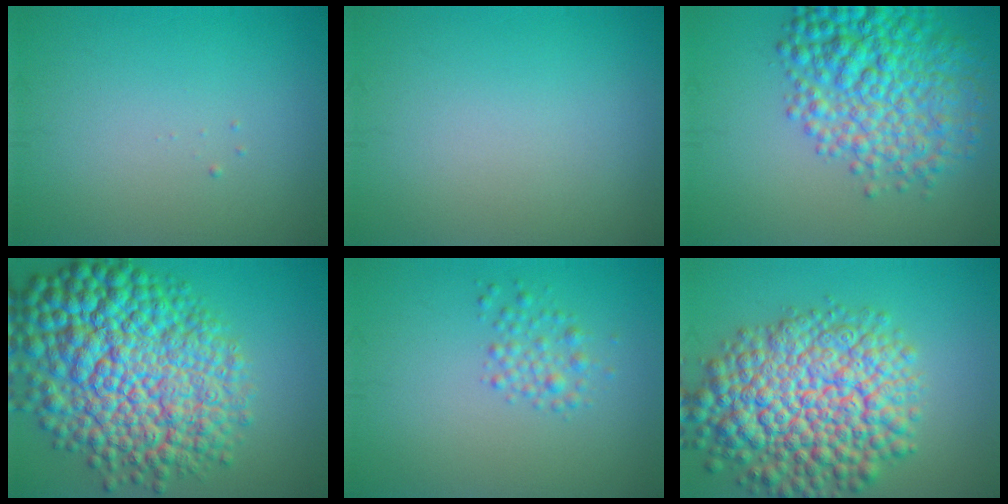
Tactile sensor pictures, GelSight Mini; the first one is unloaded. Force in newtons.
{"total": 0.0}
{"total": 8.1, "press": 8.1, "slide": 0.2}
{"total": 15.3, "press": 15.2, "slide": 0.3}
{"total": 1.8, "press": 1.8, "slide": 0.1}
{"total": 12.4, "press": 12.4, "slide": 0.5}